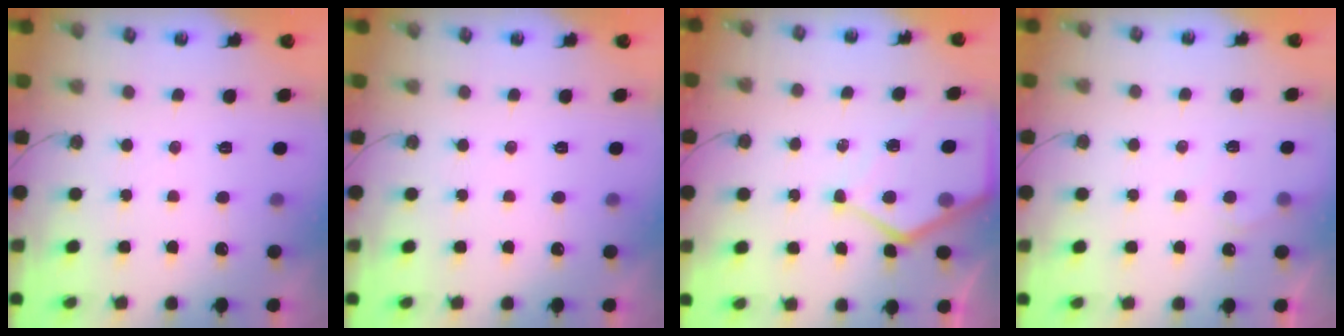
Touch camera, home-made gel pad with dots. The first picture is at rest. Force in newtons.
{"total": 0.0}
{"total": 9.5, "press": 9.5, "slide": 1.0}
{"total": 3.6, "press": 3.5, "slide": 0.4}